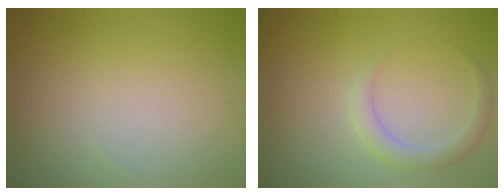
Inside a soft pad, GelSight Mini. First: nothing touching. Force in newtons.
{"total": 1.9, "press": 1.9, "slide": 0.1}